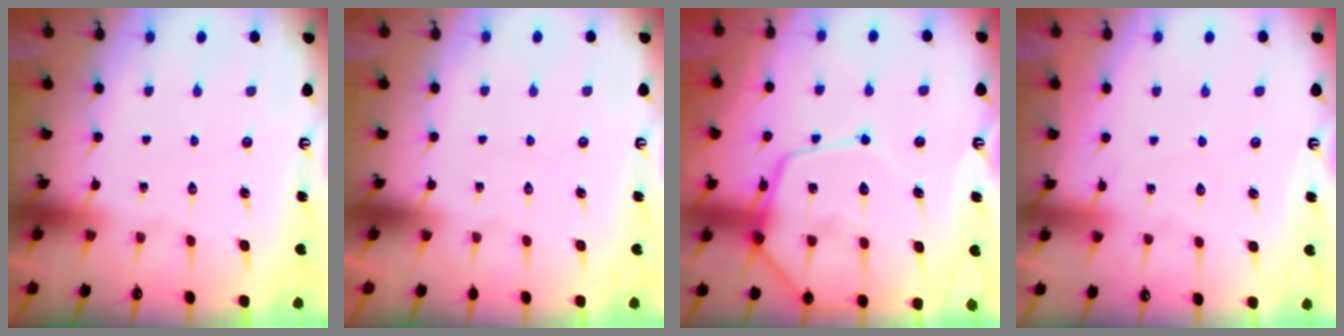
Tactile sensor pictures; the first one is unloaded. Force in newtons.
{"total": 0.0}
{"total": 14.0, "press": 13.9, "slide": 1.3}
{"total": 2.7, "press": 2.6, "slide": 0.4}